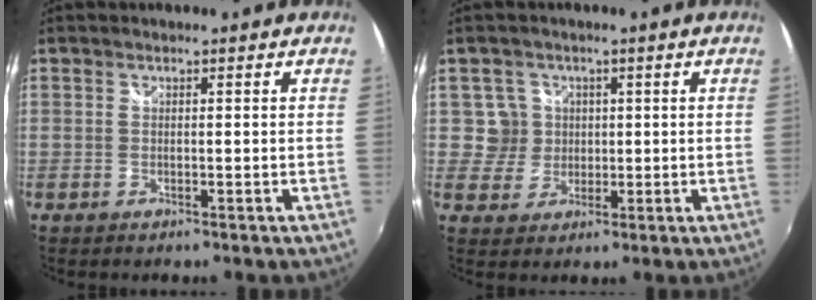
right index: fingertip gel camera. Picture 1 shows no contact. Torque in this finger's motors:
{"motor_torque": [-0.31, 0.17, 0.03, 0.00]}